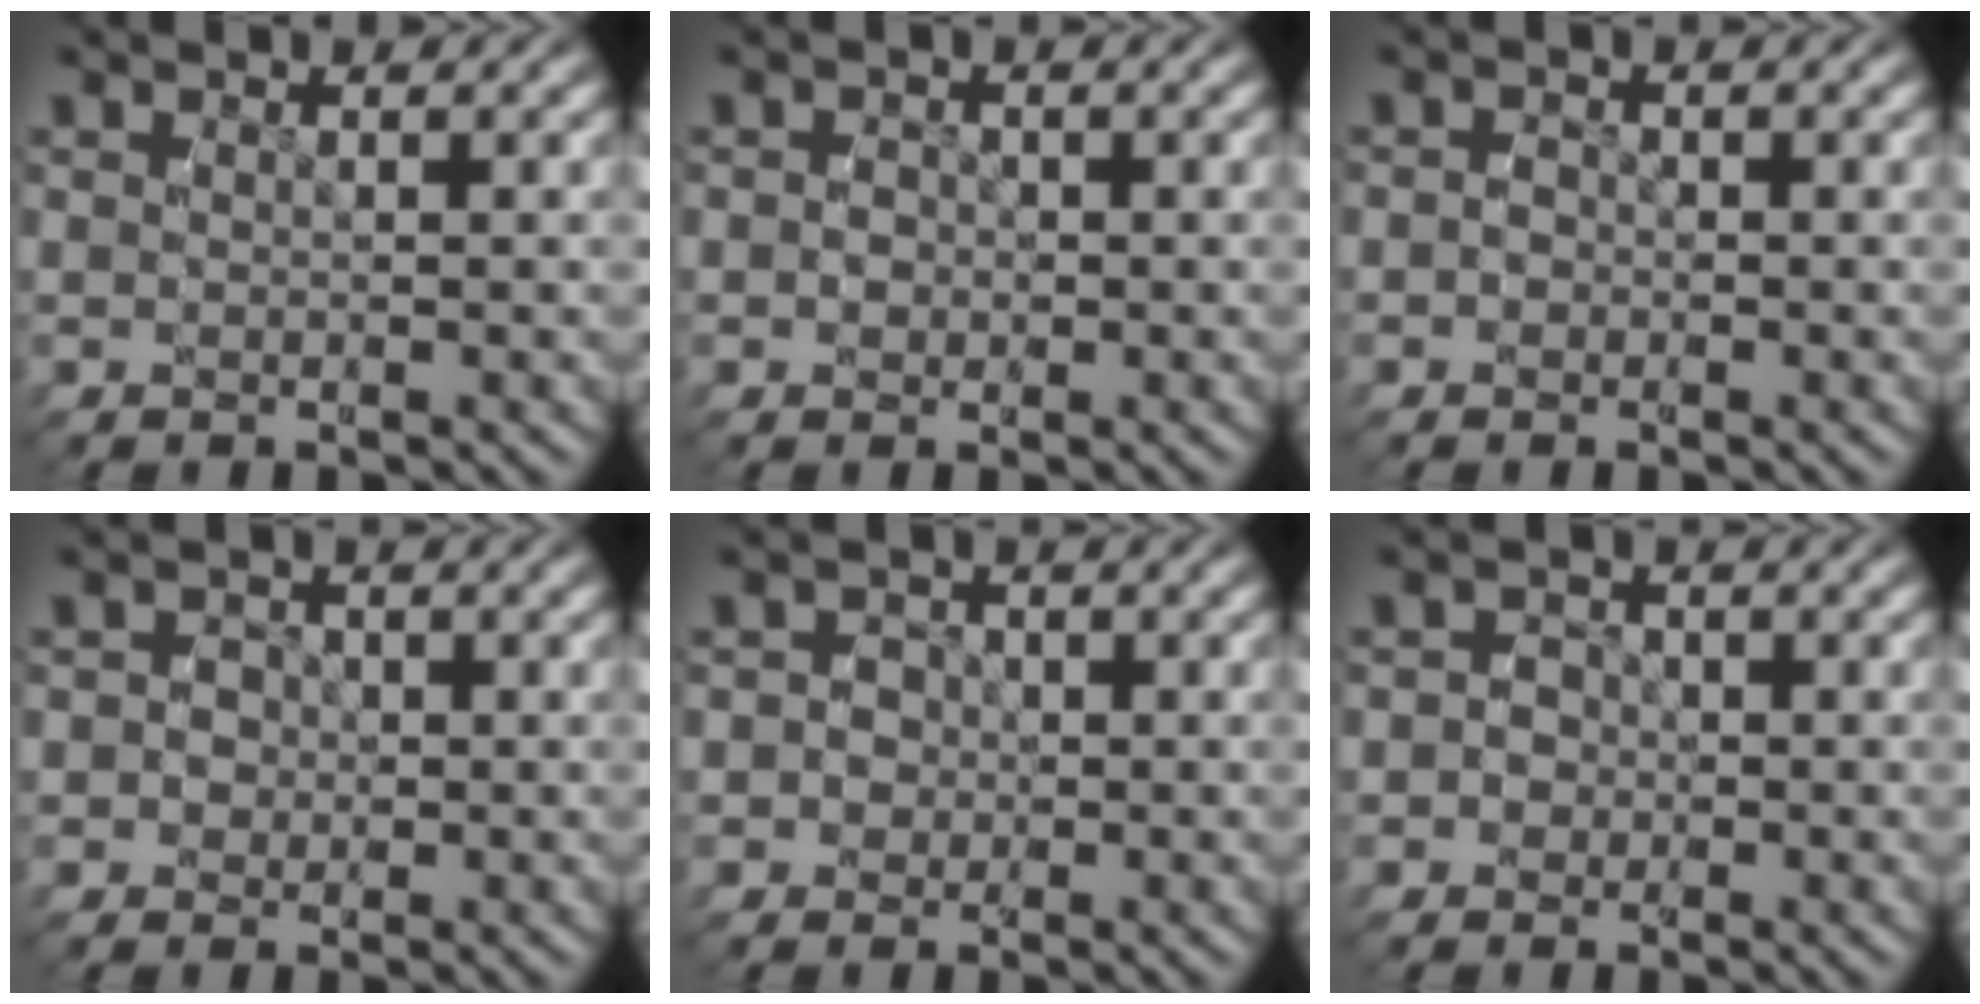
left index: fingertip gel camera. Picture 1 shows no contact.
{"total": 1.1, "force": [-0.3, 1.1, 0.0], "torque": [-0.004, 0.000, -0.008]}
{"total": 1.4, "force": [-0.7, 1.2, 0.0], "torque": [-0.006, -0.004, -0.015]}
{"total": 2.5, "force": [-0.5, 2.5, 0.4], "torque": [-0.013, -0.006, -0.010]}
{"total": 3.2, "force": [-0.6, 3.1, 0.4], "torque": [-0.016, -0.007, -0.013]}
{"total": 2.7, "force": [-0.8, 2.6, 0.1], "torque": [-0.010, -0.007, -0.018]}